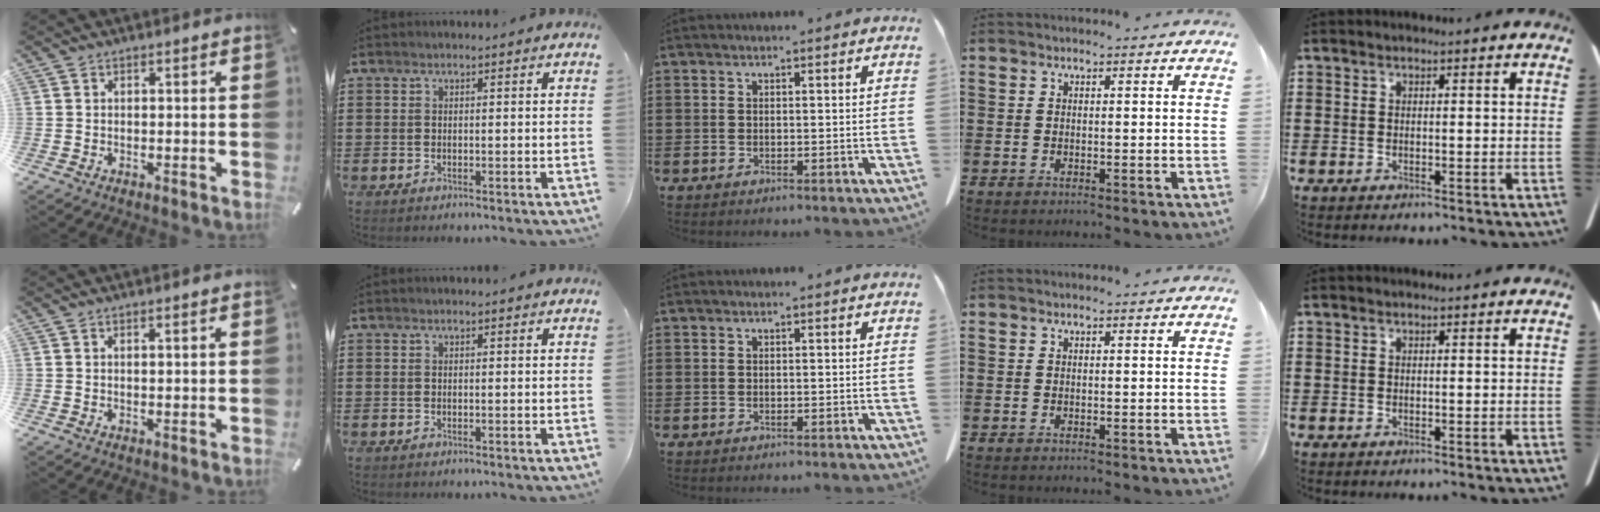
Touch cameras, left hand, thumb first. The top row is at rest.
{"thumb": {"total": 0.9, "force": [0.3, 0.1, 0.8], "torque": [-0.015, 0.000, 0.004]}}